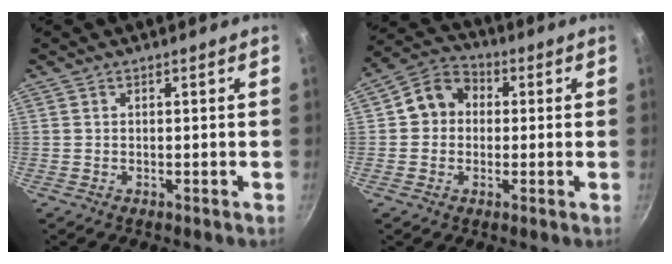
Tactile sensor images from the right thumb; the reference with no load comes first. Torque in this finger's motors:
{"motor_torque": [-0.12, 0.14, 0.00, 0.00, 0.04]}